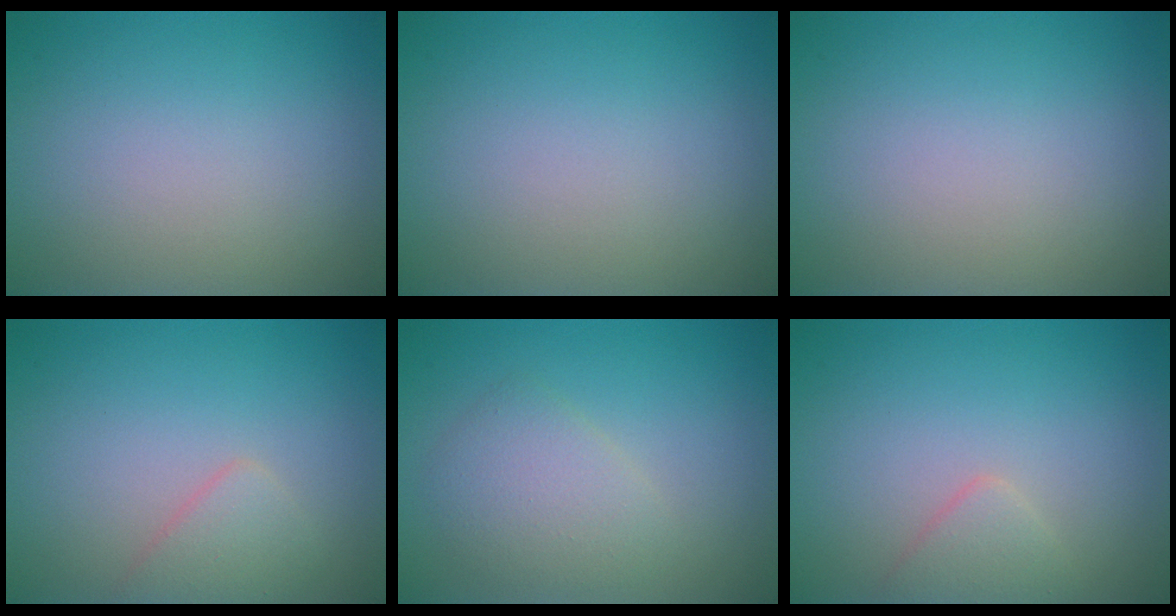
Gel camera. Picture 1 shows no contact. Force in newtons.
{"total": 0.0}
{"total": 0.0}
{"total": 1.8, "press": 1.8, "slide": 0.1}
{"total": 2.8, "press": 2.8, "slide": 0.2}
{"total": 1.7, "press": 1.6, "slide": 0.1}